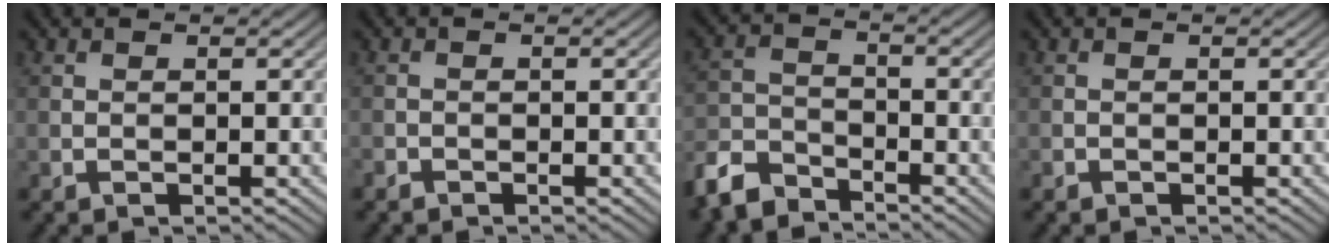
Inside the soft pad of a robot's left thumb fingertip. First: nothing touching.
{"total": 0.8, "force": [-0.7, 0.3, 0.0], "torque": [0.000, -0.002, -0.016]}
{"total": 6.4, "force": [-5.5, 2.5, 2.2], "torque": [-0.051, -0.009, -0.128]}
{"total": 0.0}